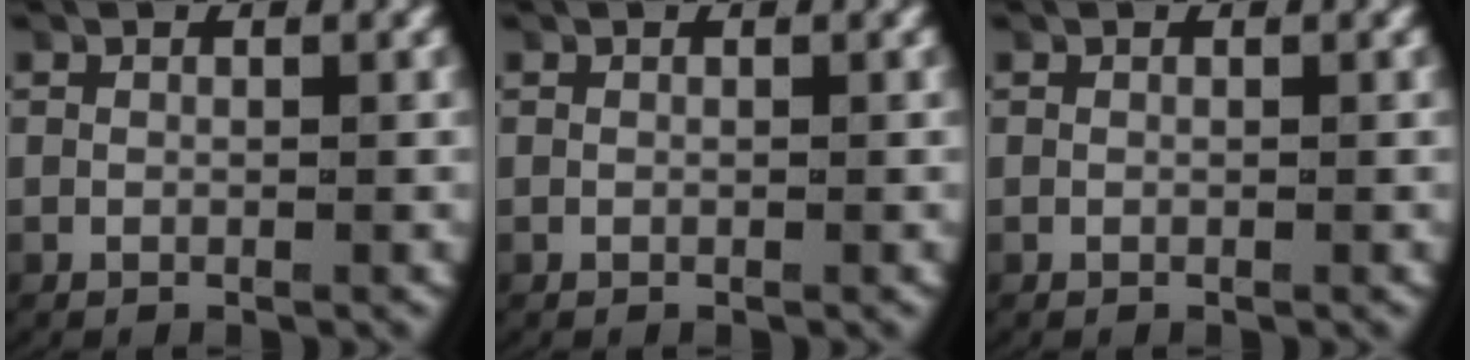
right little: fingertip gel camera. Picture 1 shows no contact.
{"total": 0.0}
{"total": 0.0}